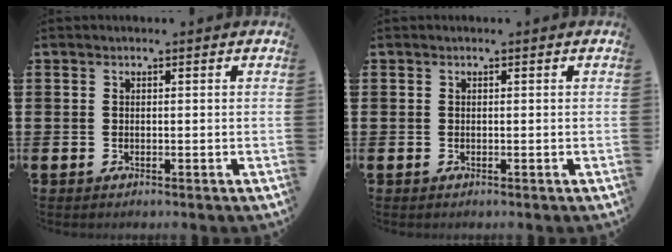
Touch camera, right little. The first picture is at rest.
{"total": 0.0}